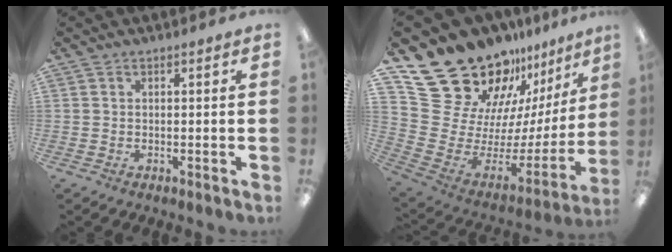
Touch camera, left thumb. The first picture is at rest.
{"total": 23.6, "force": [19.1, 11.4, 7.6], "torque": [-0.097, -0.173, 0.371]}